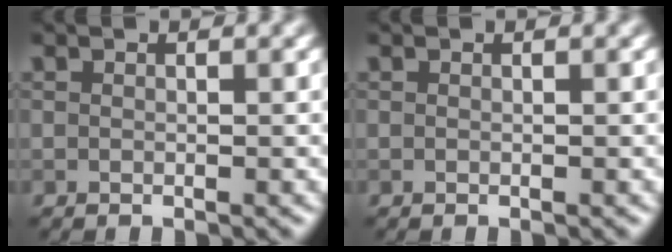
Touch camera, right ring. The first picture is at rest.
{"total": 0.0}